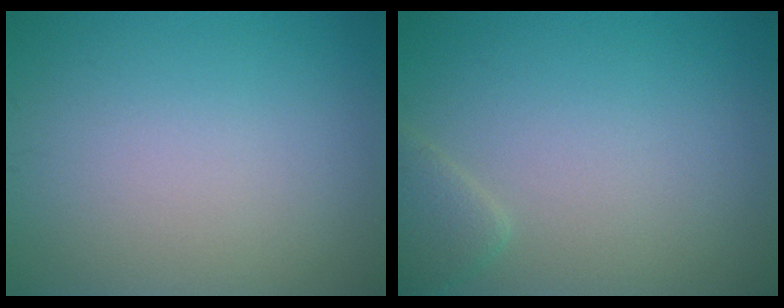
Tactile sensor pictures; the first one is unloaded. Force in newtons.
{"total": 1.7, "press": 1.7, "slide": 0.1}